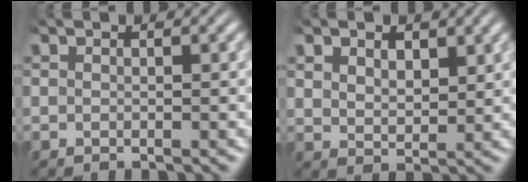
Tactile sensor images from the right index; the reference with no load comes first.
{"total": 2.0, "force": [1.3, 1.0, 1.2], "torque": [-0.027, -0.015, 0.037]}